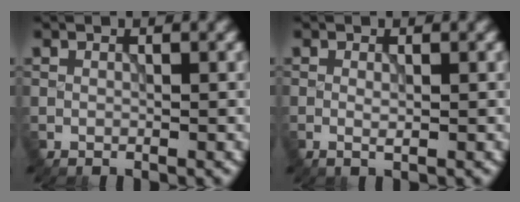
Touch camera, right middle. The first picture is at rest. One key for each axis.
{"total": 0.8, "fx": 0.0, "fy": 0.1, "fz": 0.8, "tx": -0.014, "ty": -0.002, "tz": -0.001}